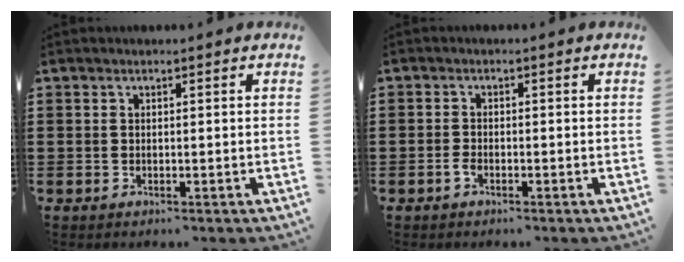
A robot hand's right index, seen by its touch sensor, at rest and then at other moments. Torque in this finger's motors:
{"motor_torque": [-0.23, 1.78, -0.06, -0.08]}